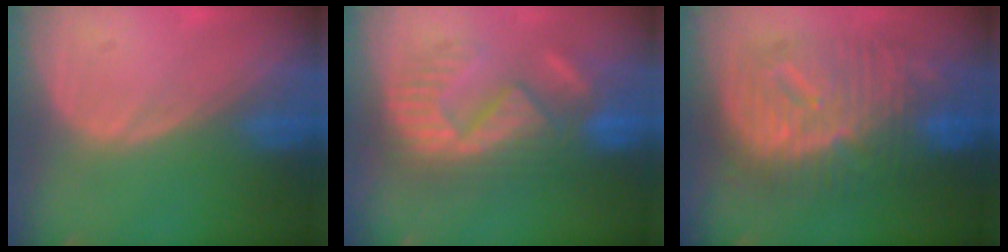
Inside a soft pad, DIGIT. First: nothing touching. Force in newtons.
{"total": 9.4, "press": 9.4, "slide": 0.4}
{"total": 12.6, "press": 12.5, "slide": 1.2}